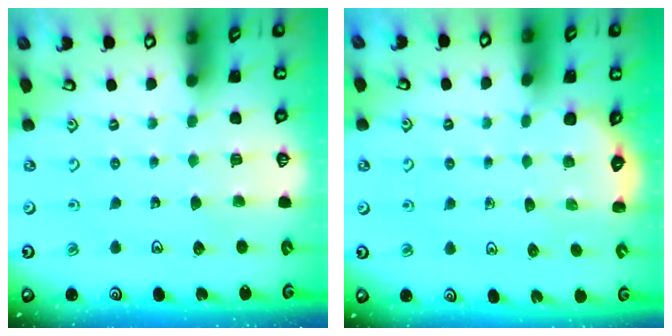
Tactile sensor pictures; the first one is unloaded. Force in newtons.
{"total": 2.3, "press": 1.9, "slide": 1.3}